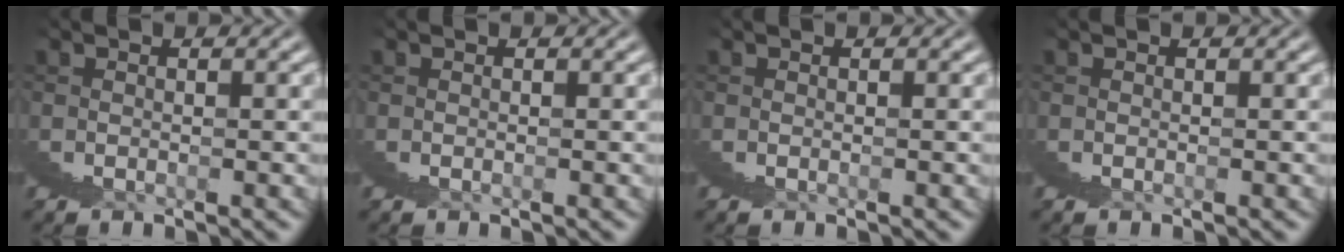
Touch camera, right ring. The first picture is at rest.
{"total": 0.0}
{"total": 0.0}
{"total": 0.0}